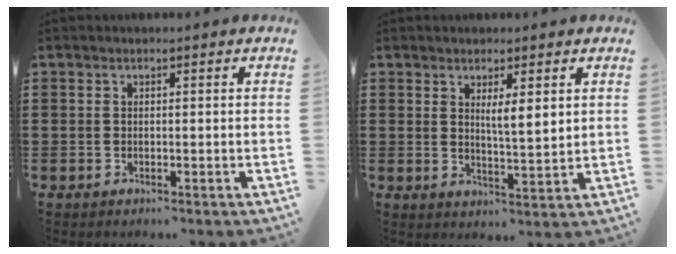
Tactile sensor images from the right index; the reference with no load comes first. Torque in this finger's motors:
{"motor_torque": [0.99, 0.26, 0.12, 0.10]}